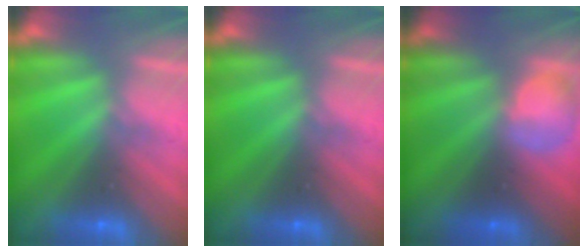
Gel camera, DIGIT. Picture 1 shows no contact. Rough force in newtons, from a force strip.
{"total": 0.0}
{"total": 2.4}